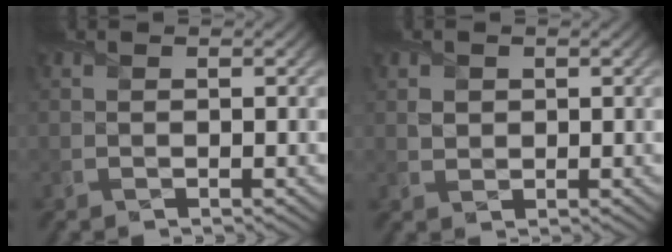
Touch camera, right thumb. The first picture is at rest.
{"total": 1.6, "force": [0.8, 1.3, 0.5], "torque": [-0.016, -0.004, 0.017]}